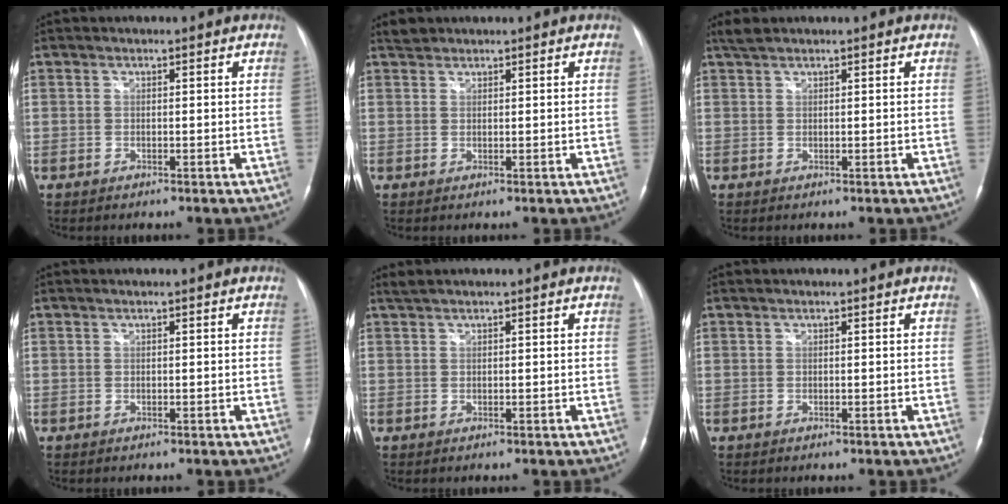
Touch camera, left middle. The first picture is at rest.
{"total": 1.4, "force": [1.3, 0.5, 0.0], "torque": [-0.002, 0.008, 0.023]}
{"total": 1.7, "force": [1.5, 0.3, 0.7], "torque": [-0.020, 0.013, 0.033]}
{"total": 0.0}
{"total": 1.3, "force": [1.1, 0.0, 0.7], "torque": [-0.019, 0.017, 0.024]}
{"total": 0.0}